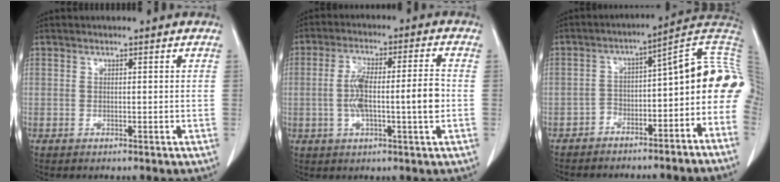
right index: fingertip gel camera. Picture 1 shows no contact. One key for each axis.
{"total": 9.6, "fx": -1.1, "fy": 1.2, "fz": 9.5, "tx": -0.173, "ty": 0.017, "tz": -0.022}
{"total": 17.6, "fx": -8.9, "fy": 6.5, "fz": 13.8, "tx": -0.147, "ty": 0.070, "tz": -0.123}